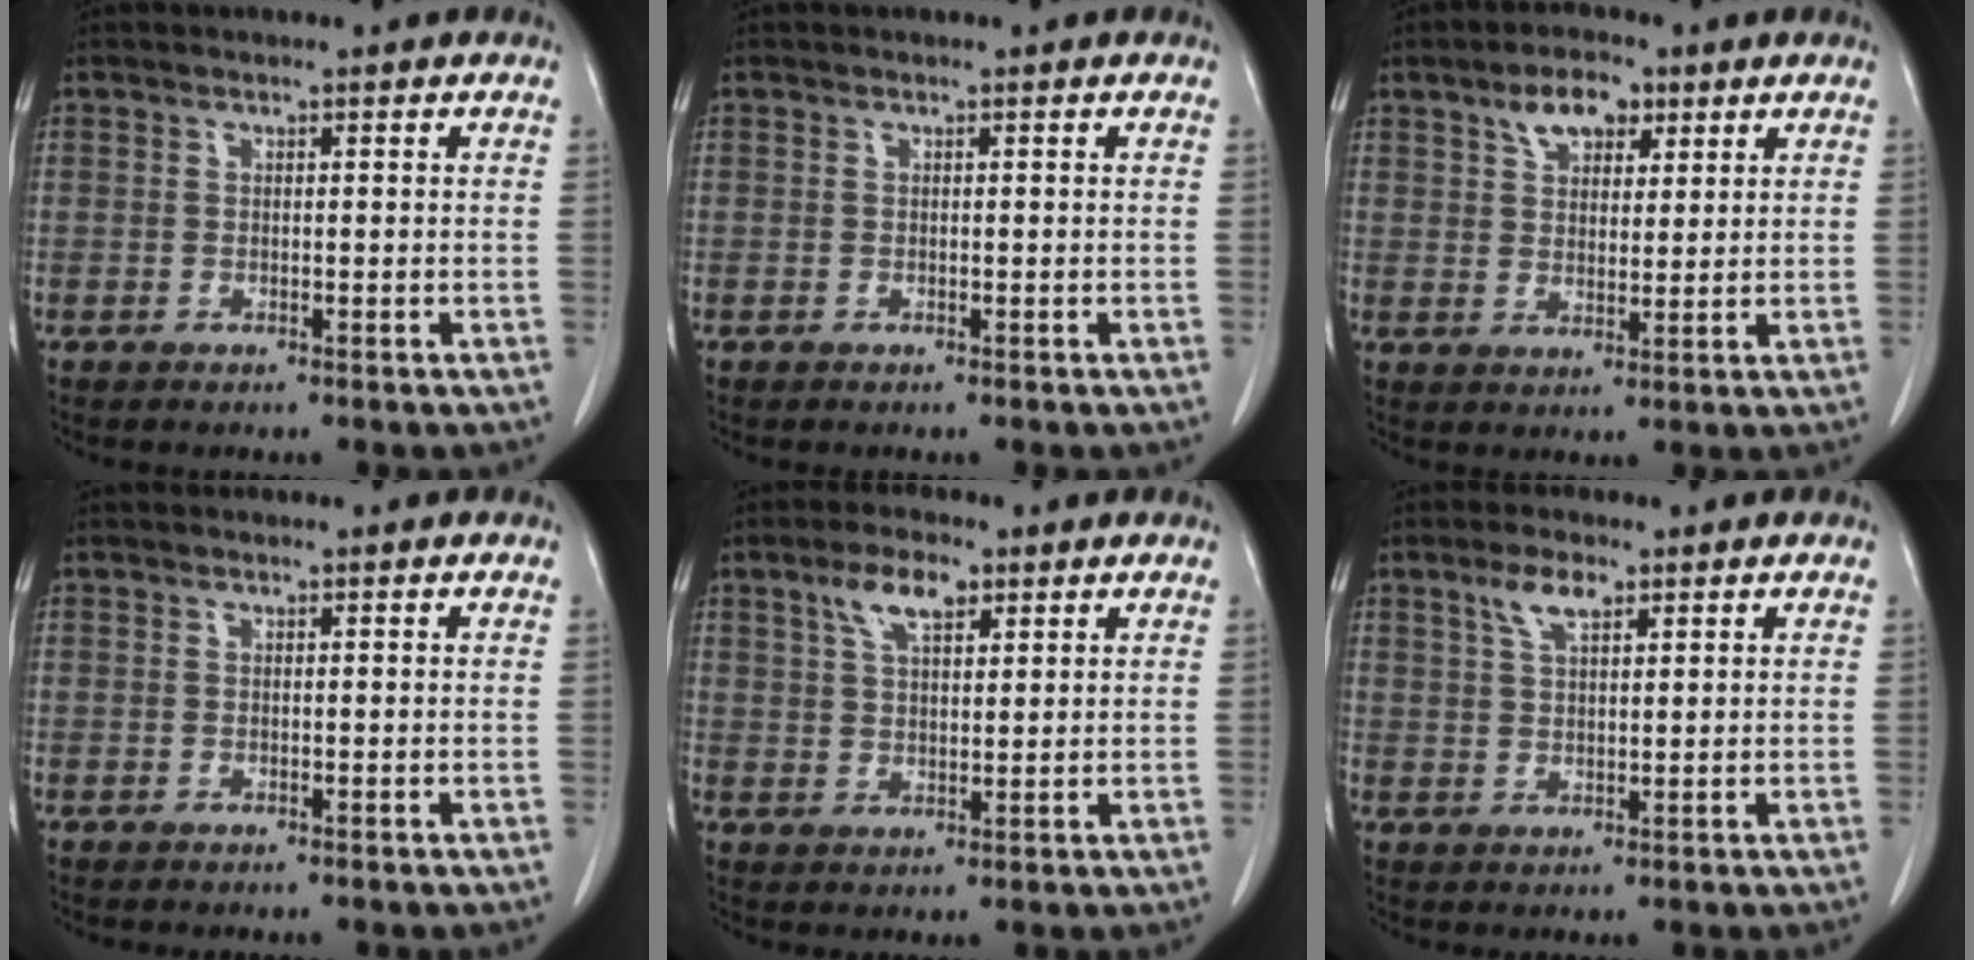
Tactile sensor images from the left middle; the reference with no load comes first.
{"total": 0.0}
{"total": 6.0, "force": [3.4, 3.2, 3.8], "torque": [-0.065, 0.012, 0.060]}
{"total": 0.0}
{"total": 5.9, "force": [3.3, 2.2, 4.3], "torque": [-0.088, 0.010, 0.061]}
{"total": 4.1, "force": [2.5, 1.5, 3.0], "torque": [-0.065, 0.007, 0.050]}